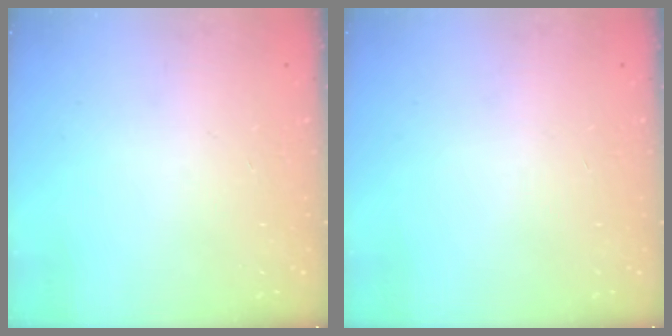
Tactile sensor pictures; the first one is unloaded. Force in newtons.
{"total": 0.0}